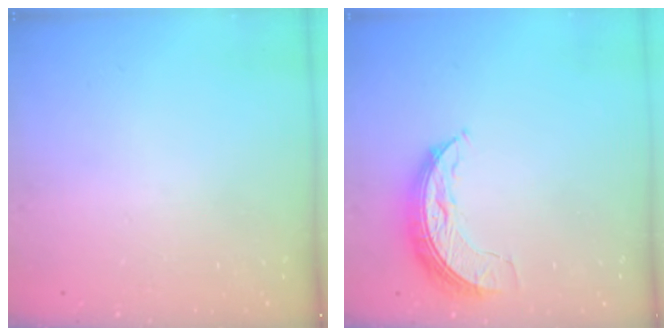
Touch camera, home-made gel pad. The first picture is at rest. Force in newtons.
{"total": 8.3, "press": 8.3, "slide": 0.5}